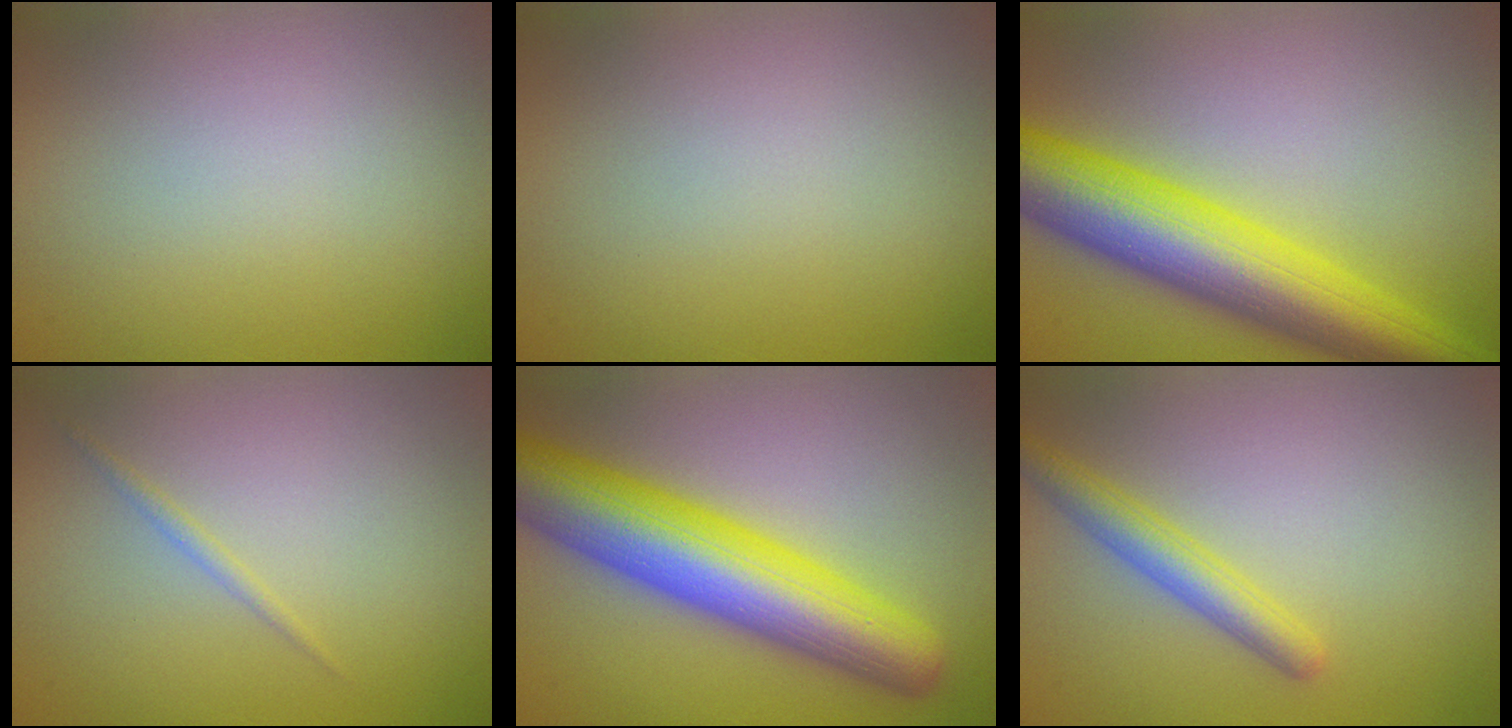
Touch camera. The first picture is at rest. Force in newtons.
{"total": 0.0}
{"total": 10.7, "press": 10.7, "slide": 0.2}
{"total": 0.7, "press": 0.7, "slide": 0.1}
{"total": 10.7, "press": 10.7, "slide": 0.2}
{"total": 2.9, "press": 2.9, "slide": 0.1}